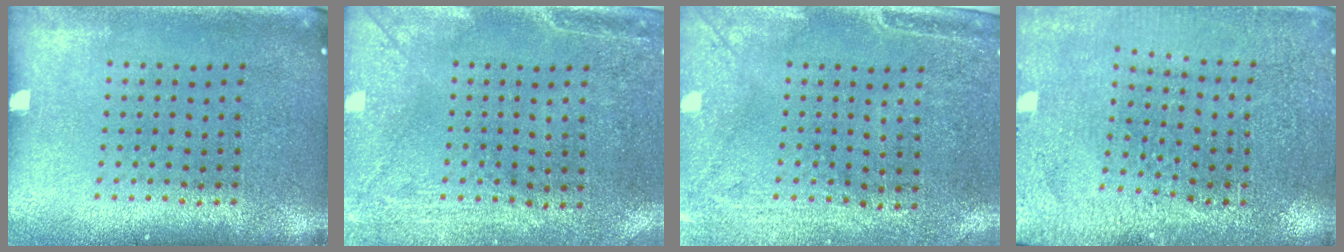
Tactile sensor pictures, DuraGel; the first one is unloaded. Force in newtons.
{"total": 2.9, "press": 2.3, "slide": 1.8}
{"total": 3.0, "press": 2.4, "slide": 1.8}
{"total": 2.8, "press": 2.8, "slide": 0.1}